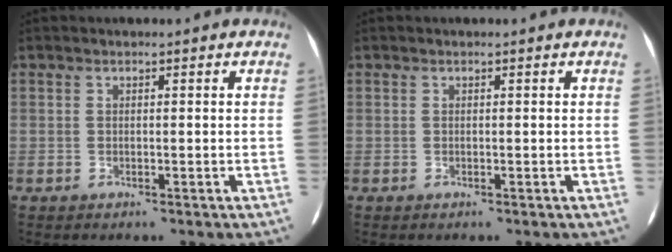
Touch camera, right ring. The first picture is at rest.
{"total": 0.0}